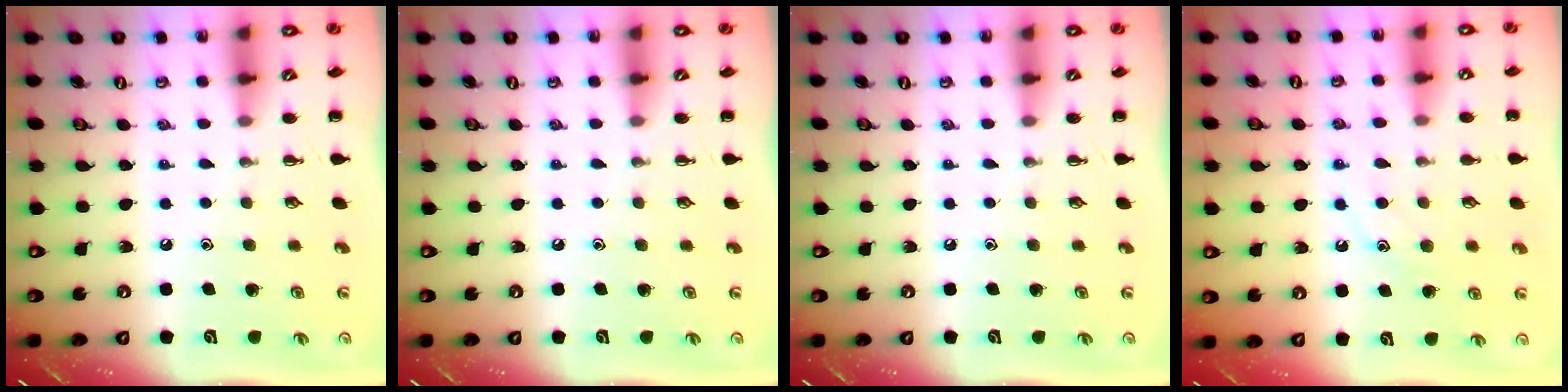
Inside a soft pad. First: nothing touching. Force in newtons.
{"total": 0.0}
{"total": 0.0}
{"total": 11.2, "press": 11.1, "slide": 1.0}